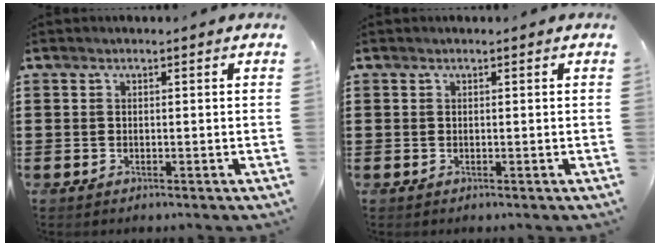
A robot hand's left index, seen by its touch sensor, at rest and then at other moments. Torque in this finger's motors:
{"motor_torque": [-0.94, 1.19, -0.02, 0.01]}